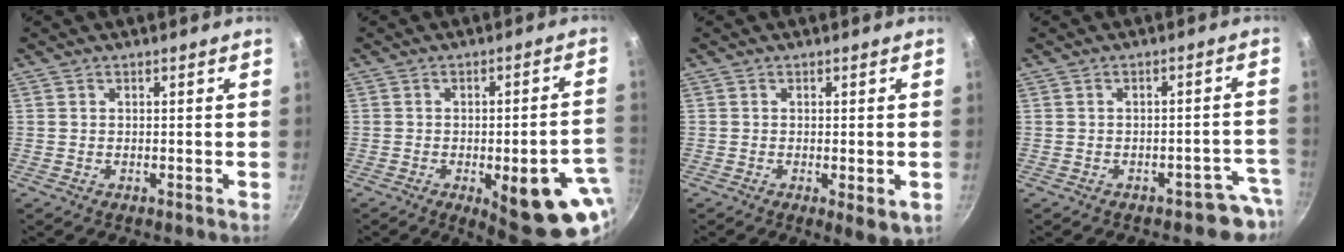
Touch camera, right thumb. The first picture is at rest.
{"total": 19.2, "force": [-6.7, 6.5, 16.8], "torque": [-0.156, 0.009, -0.076]}
{"total": 4.2, "force": [-1.1, 1.3, 3.8], "torque": [-0.057, -0.015, -0.012]}
{"total": 4.5, "force": [-3.6, 2.4, 1.5], "torque": [0.029, 0.045, -0.035]}